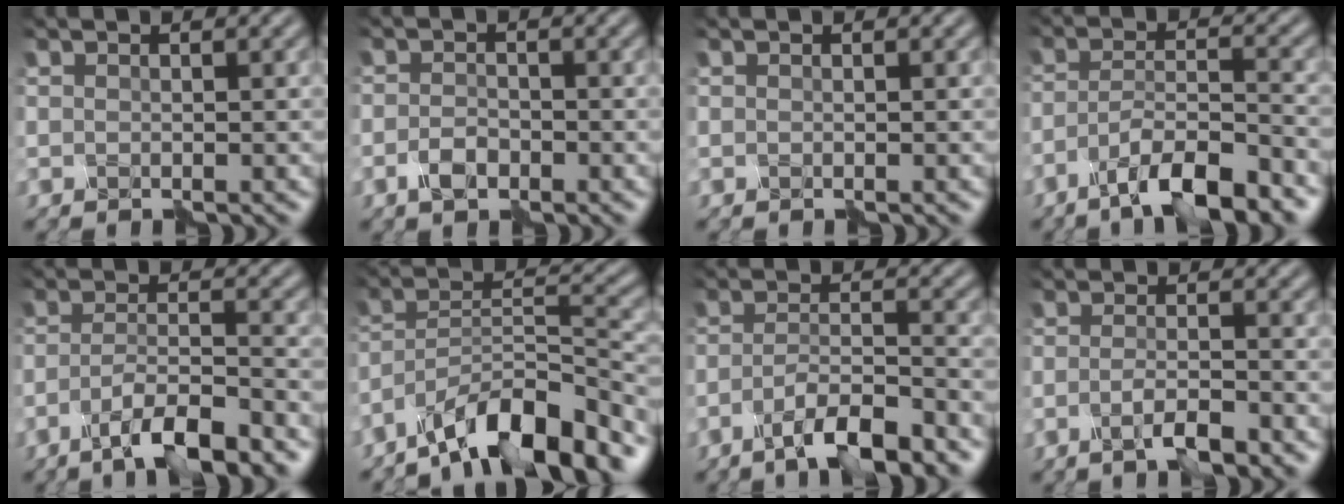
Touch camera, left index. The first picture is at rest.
{"total": 2.1, "force": [-1.1, 1.1, 1.3], "torque": [-0.027, 0.002, -0.024]}
{"total": 0.0}
{"total": 7.6, "force": [-5.3, 1.6, 5.3], "torque": [-0.087, 0.005, -0.094]}
{"total": 6.3, "force": [-4.0, 1.3, 4.6], "torque": [-0.076, 0.004, -0.075]}
{"total": 10.9, "force": [-8.3, 2.9, 6.5], "torque": [-0.095, 0.019, -0.157]}
{"total": 6.0, "force": [-3.9, 1.3, 4.3], "torque": [-0.071, 0.004, -0.072]}
{"total": 3.3, "force": [-1.8, 0.8, 2.7], "torque": [-0.048, 0.001, -0.038]}